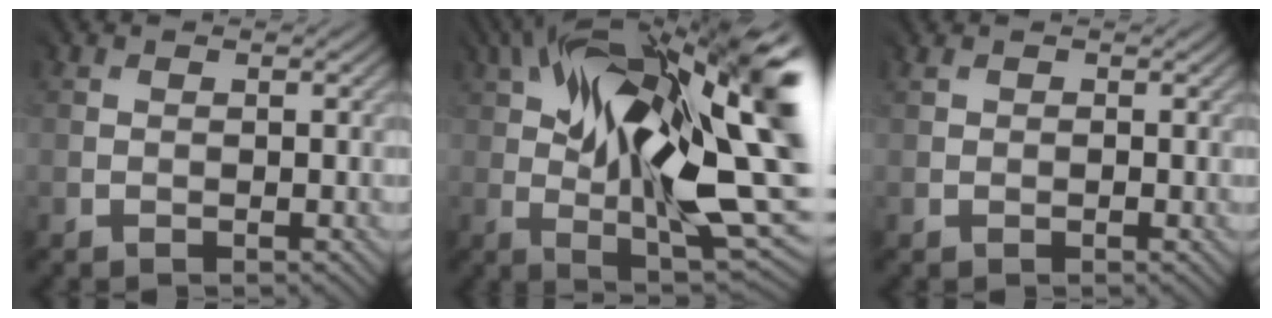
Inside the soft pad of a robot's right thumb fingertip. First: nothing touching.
{"total": 21.2, "force": [5.6, 8.0, 18.8], "torque": [-0.296, 0.032, 0.084]}
{"total": 0.8, "force": [0.5, 0.6, 0.3], "torque": [-0.004, 0.000, 0.008]}